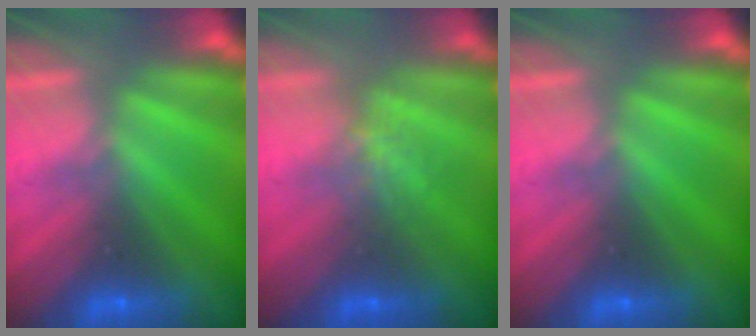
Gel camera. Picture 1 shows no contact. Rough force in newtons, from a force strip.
{"total": 1.2}
{"total": 0.0}